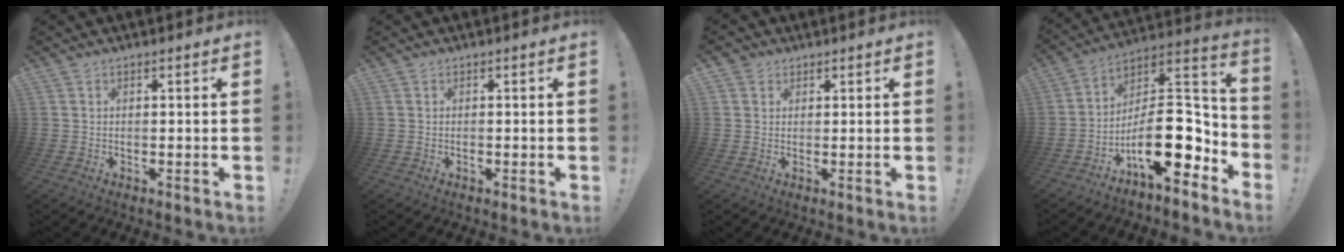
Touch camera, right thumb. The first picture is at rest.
{"total": 0.5, "force": [-0.5, 0.2, 0.1], "torque": [0.001, -0.001, -0.009]}
{"total": 2.4, "force": [1.5, 1.8, 0.3], "torque": [-0.005, -0.003, 0.027]}
{"total": 20.7, "force": [-6.7, 9.7, 17.1], "torque": [-0.279, 0.031, -0.103]}